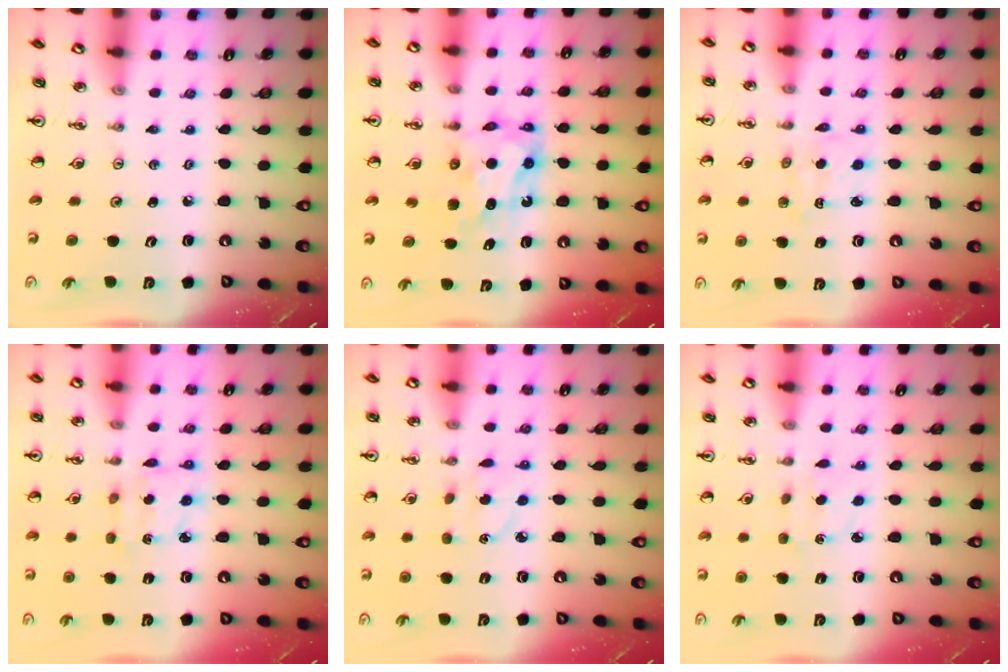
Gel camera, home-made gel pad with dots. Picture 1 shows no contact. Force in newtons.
{"total": 7.2, "press": 7.1, "slide": 0.5}
{"total": 2.4, "press": 2.4, "slide": 0.3}
{"total": 3.3, "press": 3.2, "slide": 0.6}
{"total": 3.5, "press": 3.4, "slide": 0.8}
{"total": 2.9, "press": 2.9, "slide": 0.4}